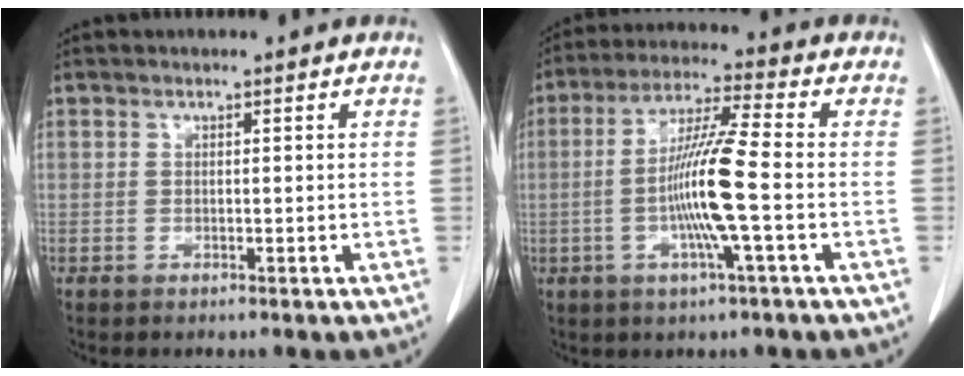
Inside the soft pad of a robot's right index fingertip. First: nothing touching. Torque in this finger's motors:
{"motor_torque": [1.75, -0.39, 0.73, 0.14]}